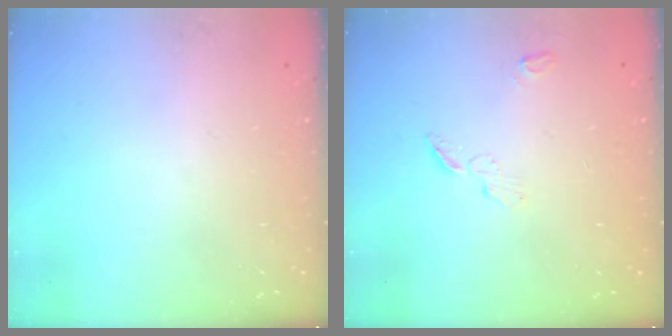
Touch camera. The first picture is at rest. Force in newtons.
{"total": 3.8, "press": 3.8, "slide": 0.4}